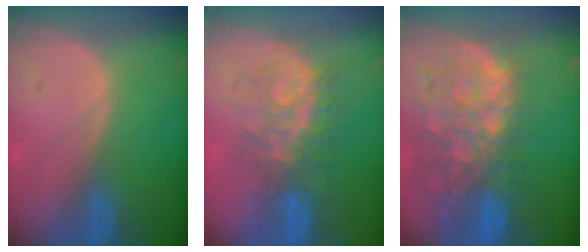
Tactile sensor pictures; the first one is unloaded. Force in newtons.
{"total": 7.6, "press": 7.5, "slide": 1.5}
{"total": 12.3, "press": 10.2, "slide": 7.0}